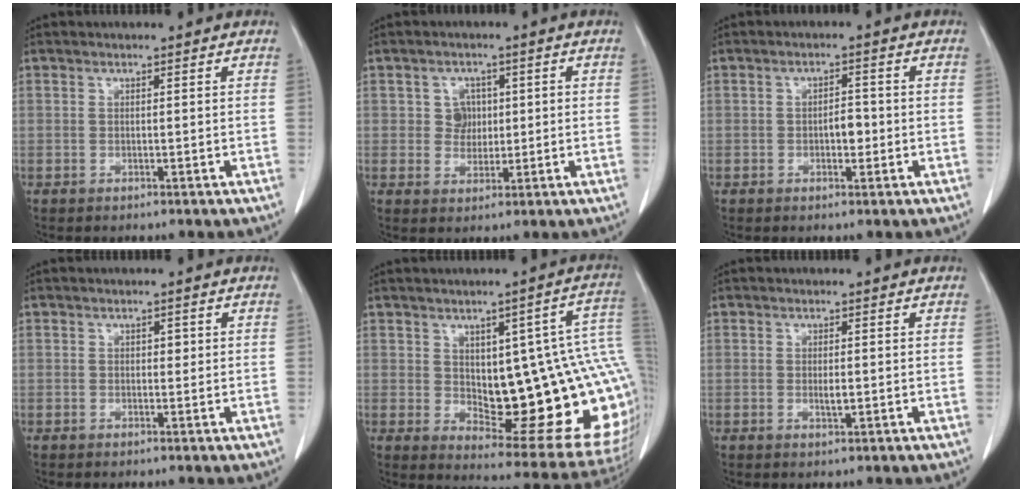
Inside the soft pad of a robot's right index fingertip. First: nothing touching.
{"total": 3.5, "force": [0.6, 3.2, 1.2], "torque": [-0.011, 0.008, 0.010]}
{"total": 2.6, "force": [-0.6, 1.2, 2.2], "torque": [-0.033, 0.004, -0.006]}
{"total": 1.0, "force": [0.2, 0.7, 0.7], "torque": [-0.006, 0.002, 0.001]}
{"total": 22.3, "force": [0.7, 7.0, 21.1], "torque": [-0.193, 0.013, 0.031]}
{"total": 1.6, "force": [-0.2, 0.4, 1.5], "torque": [-0.028, -0.002, -0.003]}